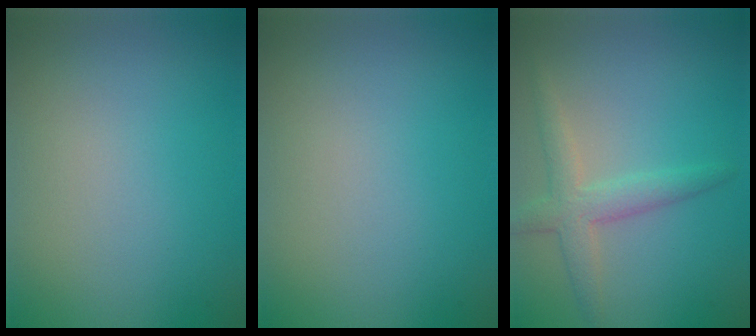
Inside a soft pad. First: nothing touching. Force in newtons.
{"total": 0.0}
{"total": 3.1, "press": 3.1, "slide": 0.1}